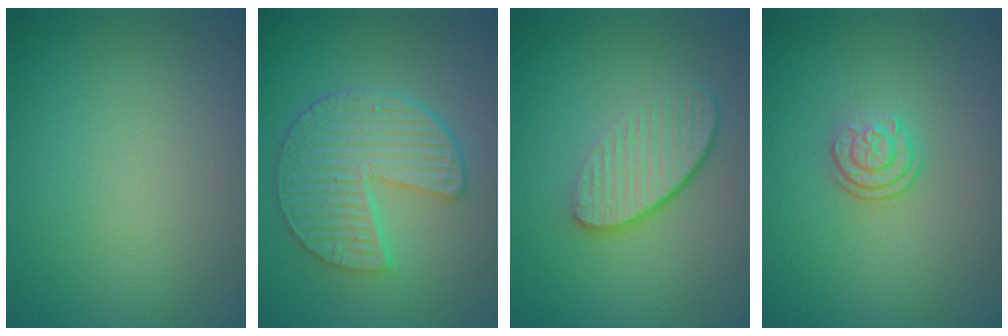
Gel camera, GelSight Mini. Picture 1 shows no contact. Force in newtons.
{"total": 6.2, "press": 4.7, "slide": 4.0}
{"total": 4.1, "press": 3.0, "slide": 2.9}
{"total": 2.4, "press": 1.8, "slide": 1.5}